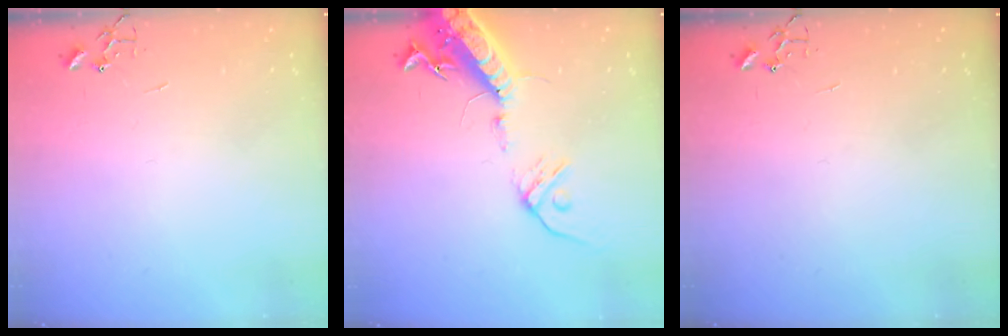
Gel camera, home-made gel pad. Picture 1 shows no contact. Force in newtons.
{"total": 16.2, "press": 15.8, "slide": 3.4}
{"total": 0.0}